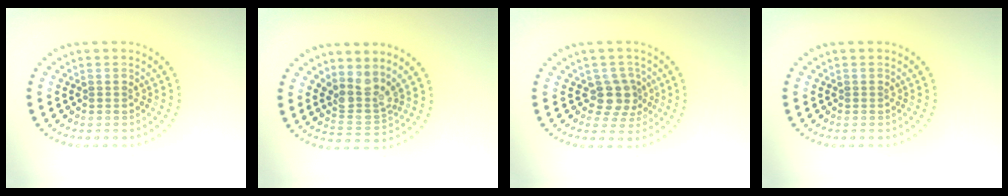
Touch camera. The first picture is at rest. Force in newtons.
{"total": 3.2, "press": 2.4, "slide": 2.2}
{"total": 2.7, "press": 2.2, "slide": 1.6}
{"total": 0.0}